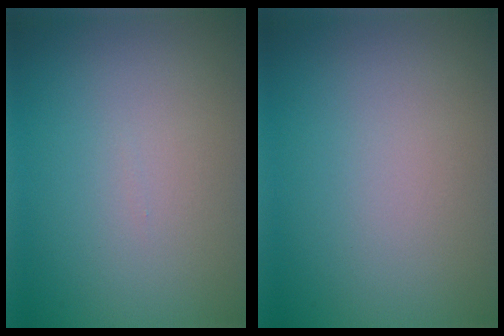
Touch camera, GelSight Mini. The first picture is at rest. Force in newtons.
{"total": 0.0}